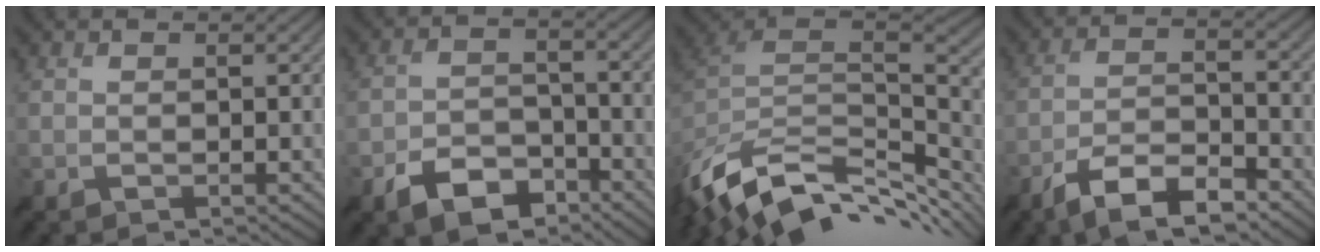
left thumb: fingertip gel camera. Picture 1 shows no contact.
{"total": 6.5, "force": [-4.6, 3.4, 3.1], "torque": [-0.059, -0.005, -0.091]}
{"total": 14.4, "force": [-7.9, 8.2, 8.7], "torque": [-0.223, -0.025, -0.125]}
{"total": 9.1, "force": [-6.4, 2.9, 5.7], "torque": [-0.103, 0.000, -0.123]}